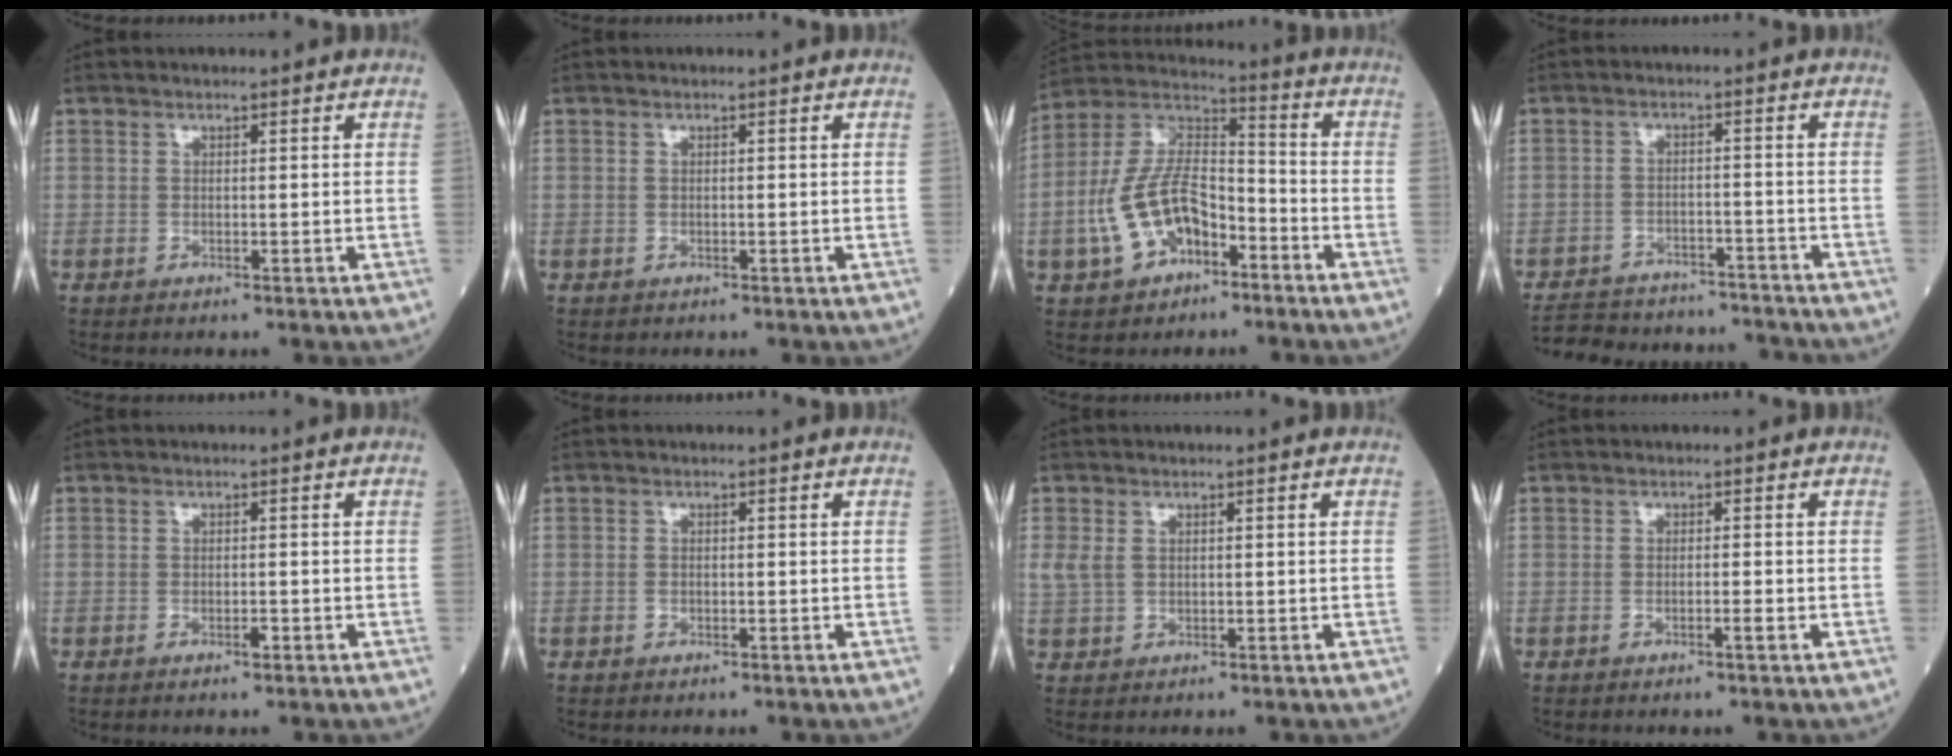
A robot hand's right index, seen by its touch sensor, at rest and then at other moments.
{"total": 0.0}
{"total": 13.1, "force": [-5.2, 7.1, 9.7], "torque": [-0.221, 0.021, -0.092]}
{"total": 14.8, "force": [-13.8, 4.3, 3.3], "torque": [-0.073, 0.011, -0.184]}
{"total": 1.0, "force": [-0.5, 0.3, 0.8], "torque": [-0.014, -0.001, -0.008]}
{"total": 0.5, "force": [-0.3, 0.4, 0.2], "torque": [-0.008, 0.001, -0.004]}
{"total": 2.3, "force": [0.5, 1.7, 1.5], "torque": [-0.046, 0.010, 0.018]}
{"total": 1.0, "force": [-0.5, -0.1, 0.8], "torque": [-0.019, -0.001, -0.007]}